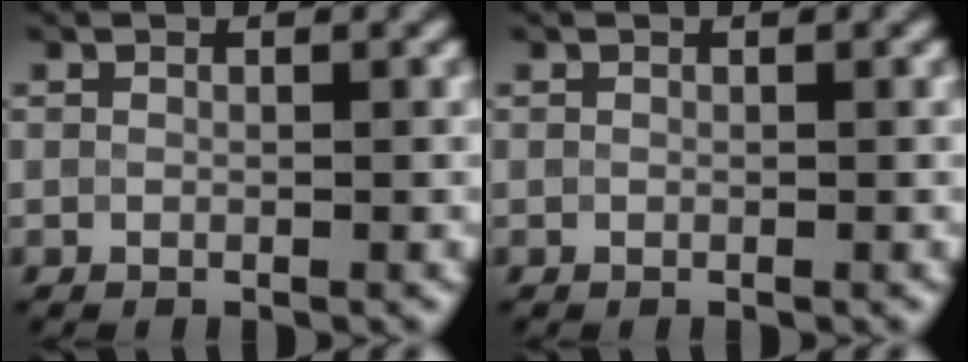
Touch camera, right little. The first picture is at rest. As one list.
[{"total": 0.0}]